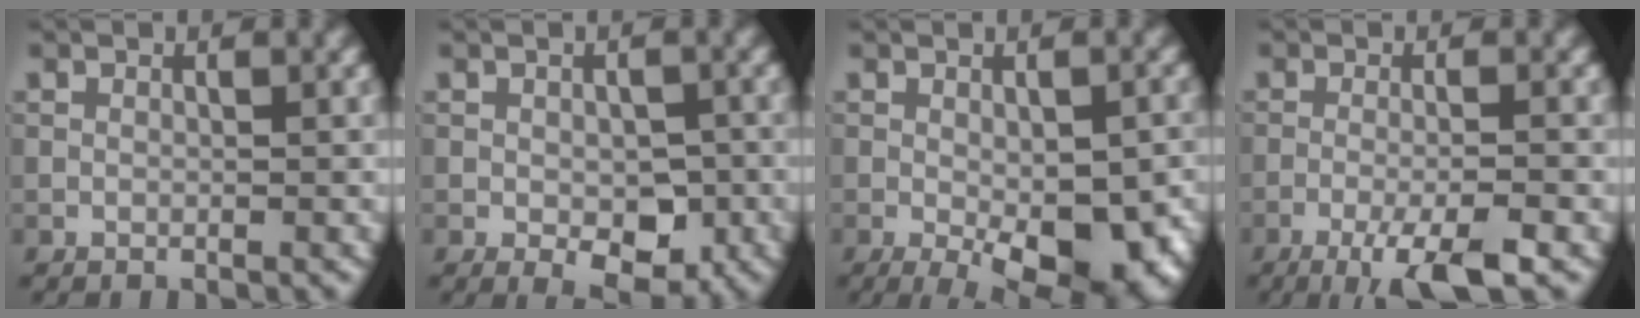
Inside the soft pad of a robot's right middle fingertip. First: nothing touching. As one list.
[{"total": 4.3, "force": [-1.3, 2.4, 3.4], "torque": [-0.044, -0.008, -0.016]}, {"total": 10.7, "force": [-3.6, 4.6, 9.0], "torque": [-0.124, -0.029, -0.036]}, {"total": 5.5, "force": [-3.3, 0.9, 4.3], "torque": [-0.071, 0.000, -0.061]}]